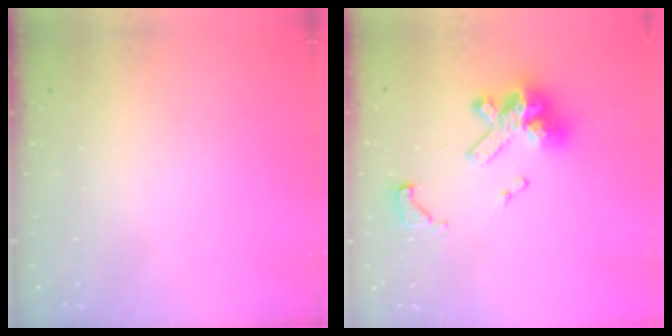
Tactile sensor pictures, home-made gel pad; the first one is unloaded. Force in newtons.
{"total": 14.5, "press": 14.5, "slide": 0.9}